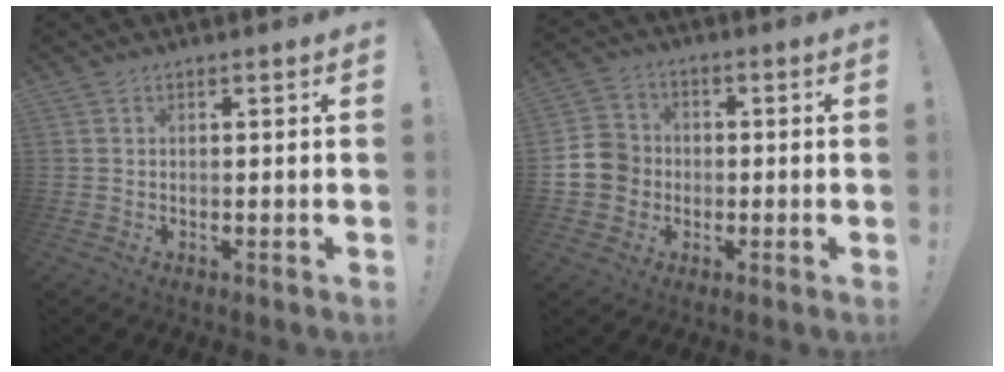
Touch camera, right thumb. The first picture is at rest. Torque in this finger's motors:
{"motor_torque": [0.01, 0.01, 0.01, 0.01, 0.04]}